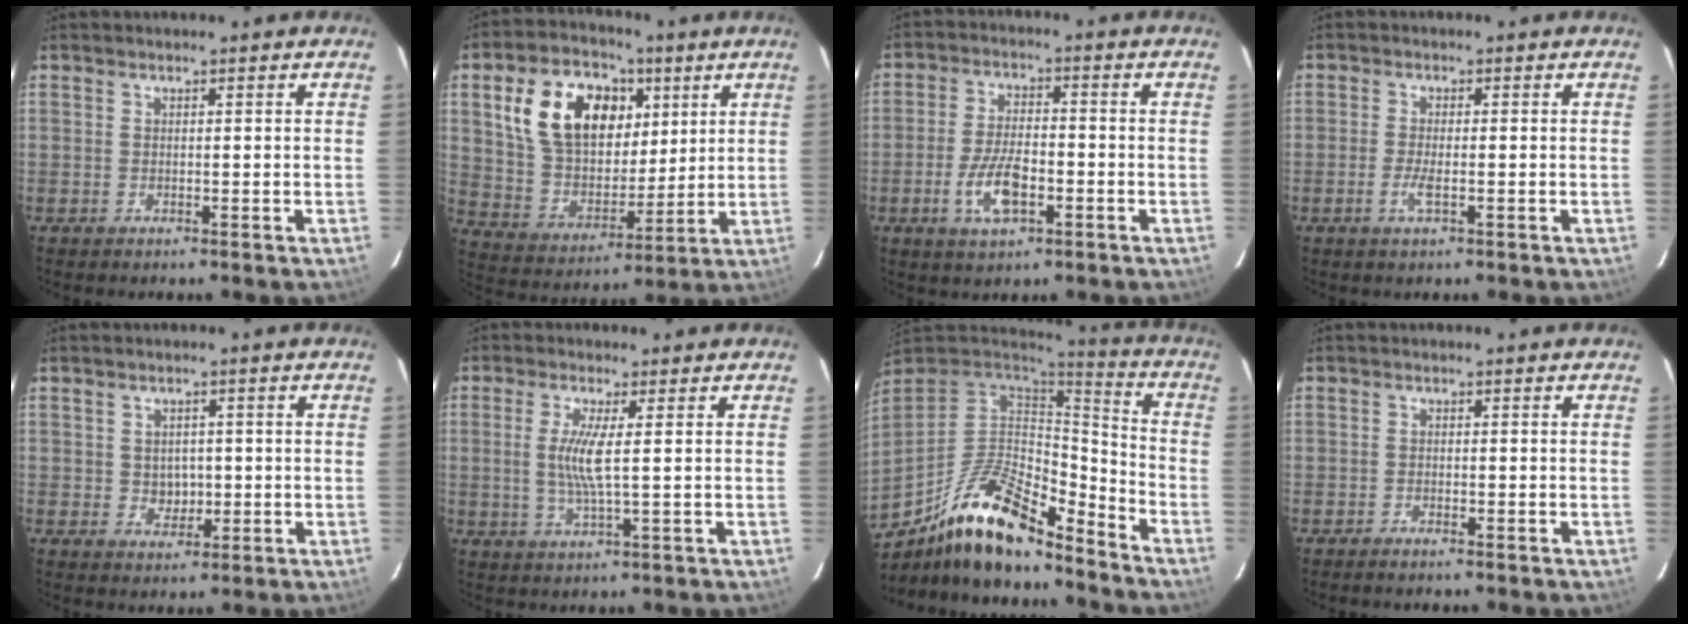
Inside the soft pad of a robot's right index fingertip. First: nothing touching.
{"total": 18.8, "force": [6.8, 12.4, 12.4], "torque": [-0.252, 0.036, 0.135]}
{"total": 8.5, "force": [-3.2, 3.6, 6.9], "torque": [-0.145, -0.003, -0.057]}
{"total": 2.9, "force": [-1.1, 0.5, 2.6], "torque": [-0.055, -0.004, -0.021]}
{"total": 3.5, "force": [-0.2, 3.2, 1.4], "torque": [-0.022, 0.004, 0.005]}
{"total": 5.4, "force": [0.5, 0.0, 5.3], "torque": [-0.111, -0.008, 0.007]}
{"total": 20.4, "force": [-14.1, 6.9, 13.0], "torque": [-0.255, -0.012, -0.248]}
{"total": 1.3, "force": [-1.2, 0.2, 0.5], "torque": [-0.017, 0.000, -0.024]}